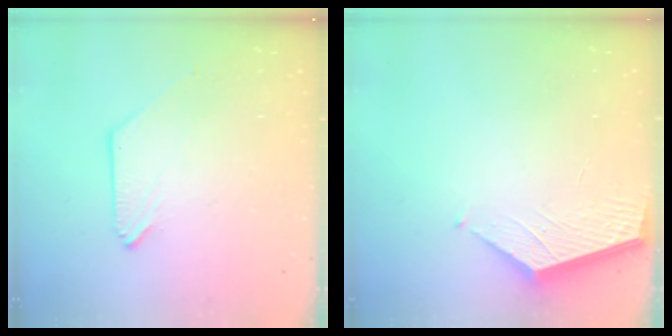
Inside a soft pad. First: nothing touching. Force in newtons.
{"total": 2.2, "press": 2.2, "slide": 0.2}